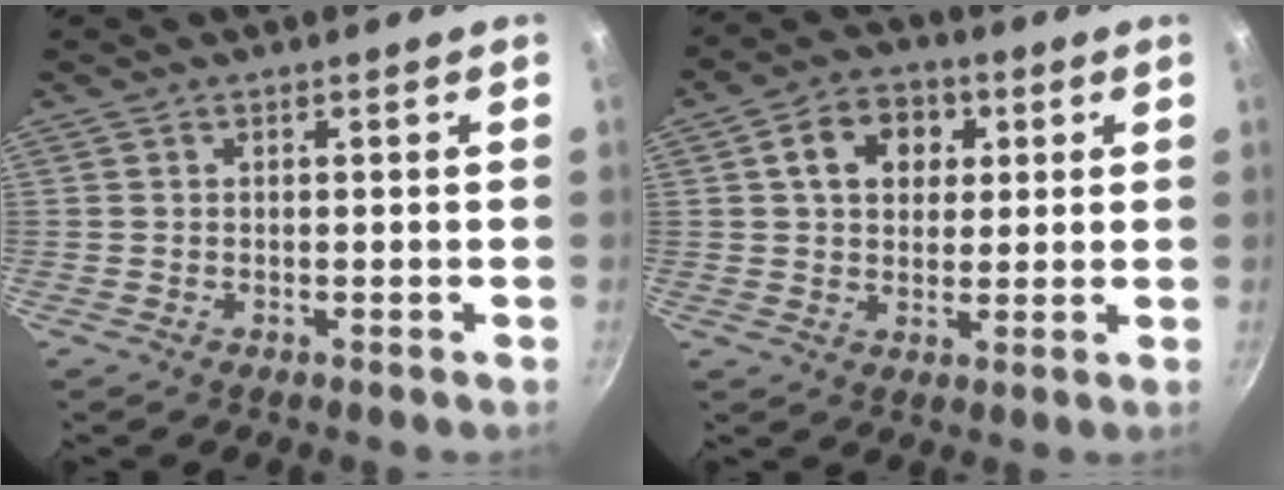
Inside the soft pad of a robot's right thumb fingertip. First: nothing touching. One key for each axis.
{"total": 9.2, "fx": 2.7, "fy": 7.0, "fz": 5.2, "tx": -0.059, "ty": 0.005, "tz": 0.032}